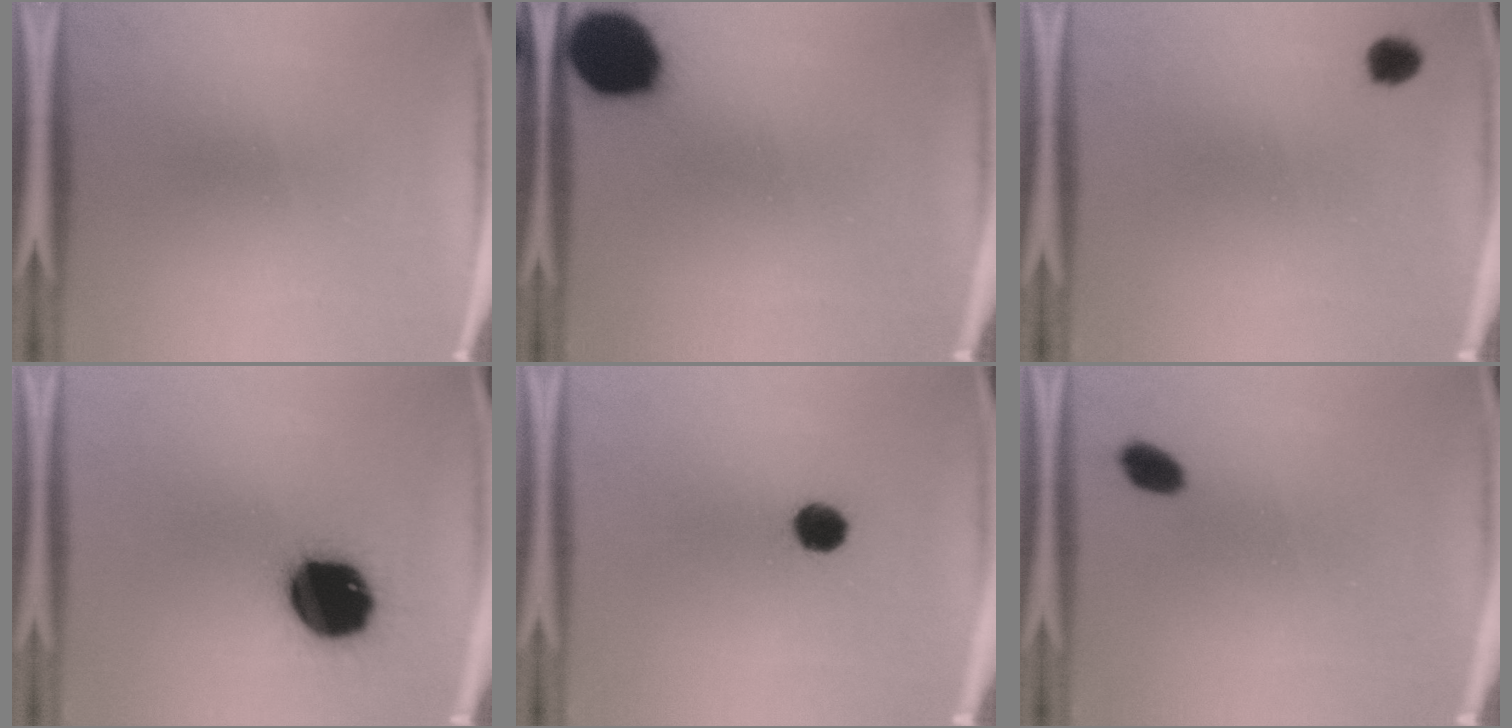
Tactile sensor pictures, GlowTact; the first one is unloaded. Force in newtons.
{"total": 17.8}
{"total": 2.4}
{"total": 19.7}
{"total": 5.4}
{"total": 3.7}